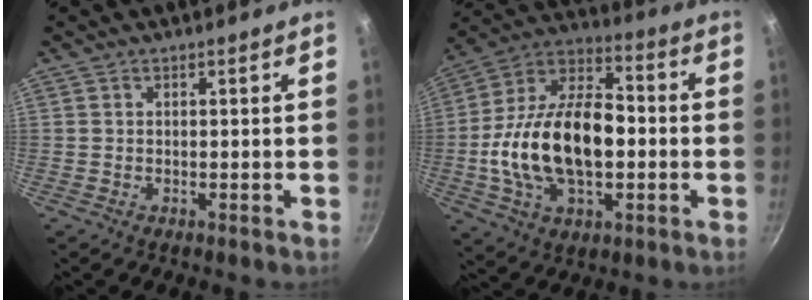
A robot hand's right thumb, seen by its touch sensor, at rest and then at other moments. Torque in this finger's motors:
{"motor_torque": [2.29, 2.73, 1.40, -1.36, 0.55]}